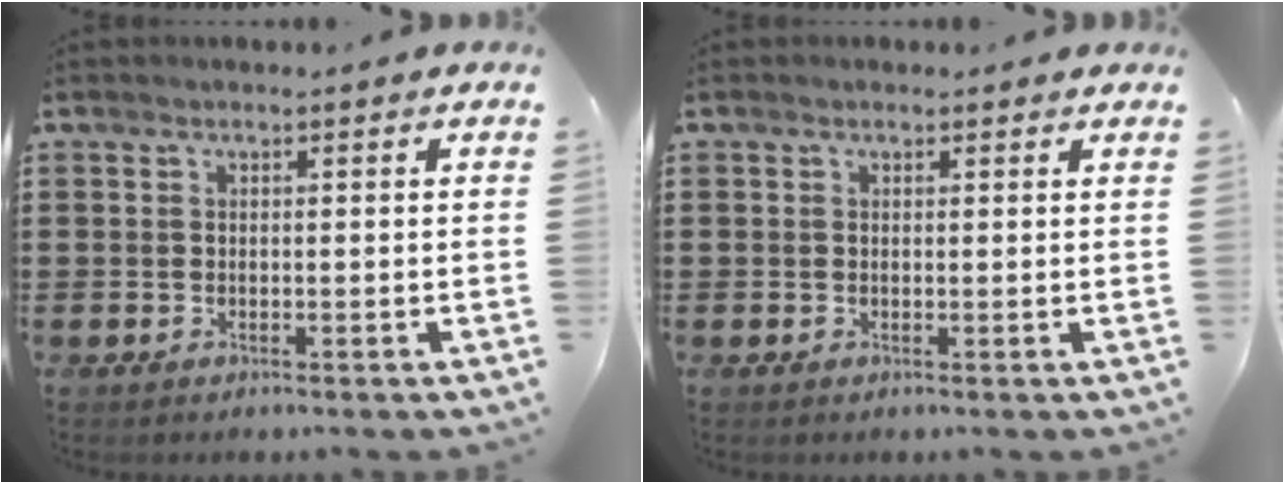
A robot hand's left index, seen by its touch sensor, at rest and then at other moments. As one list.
[{"total": 0.8, "force": [0.4, 0.6, 0.1], "torque": [-0.004, 0.005, 0.008]}]